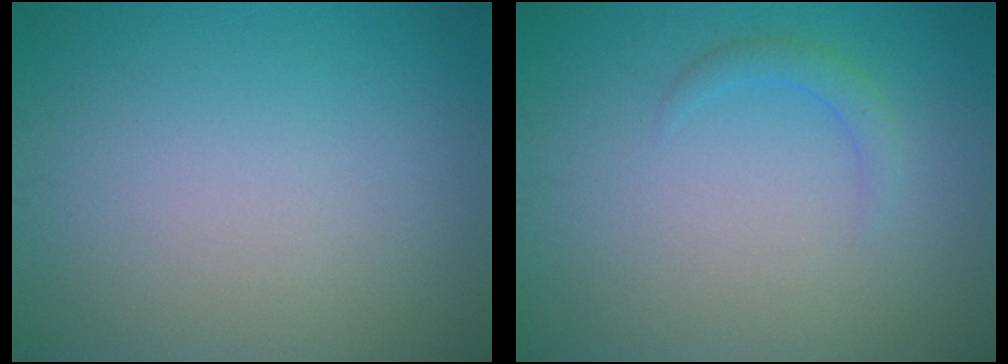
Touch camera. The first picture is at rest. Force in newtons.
{"total": 1.3, "press": 1.3, "slide": 0.1}